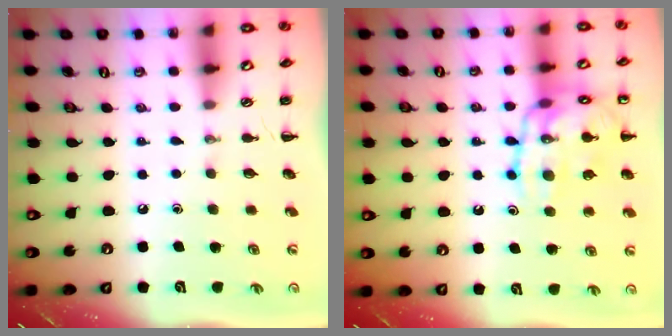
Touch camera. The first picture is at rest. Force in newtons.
{"total": 15.9, "press": 15.9, "slide": 1.7}